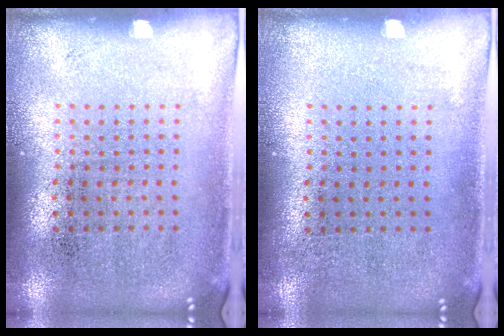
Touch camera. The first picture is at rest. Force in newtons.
{"total": 0.0}